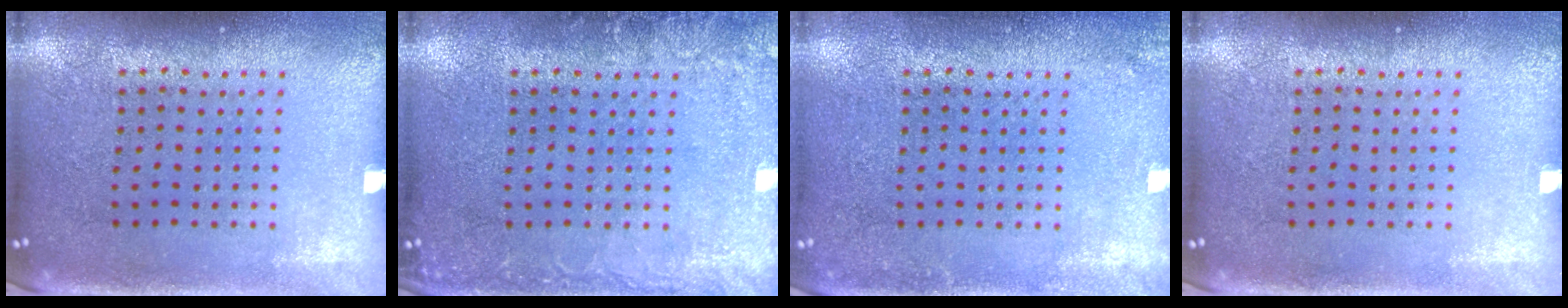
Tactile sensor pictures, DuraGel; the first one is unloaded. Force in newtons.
{"total": 2.4, "press": 2.4, "slide": 0.4}
{"total": 1.2, "press": 1.2, "slide": 0.0}
{"total": 0.0}